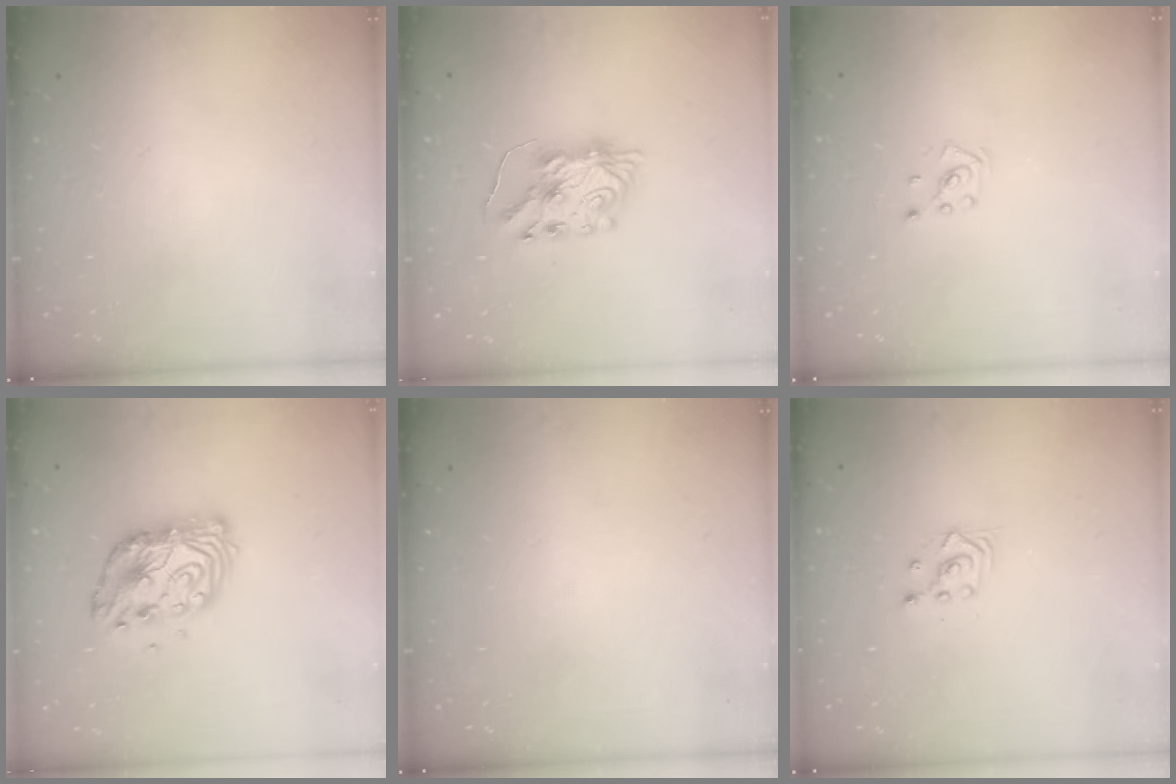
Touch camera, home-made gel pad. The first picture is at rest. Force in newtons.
{"total": 7.8, "press": 7.7, "slide": 0.6}
{"total": 2.2, "press": 2.2, "slide": 0.6}
{"total": 11.9, "press": 11.9, "slide": 0.8}
{"total": 0.0}
{"total": 2.3, "press": 2.3, "slide": 0.3}